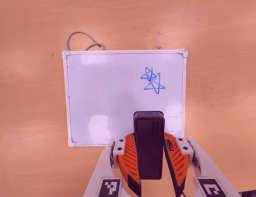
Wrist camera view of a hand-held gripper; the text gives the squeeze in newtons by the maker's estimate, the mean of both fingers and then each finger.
{"total": 9.7, "left": 8.0, "right": 11.4}